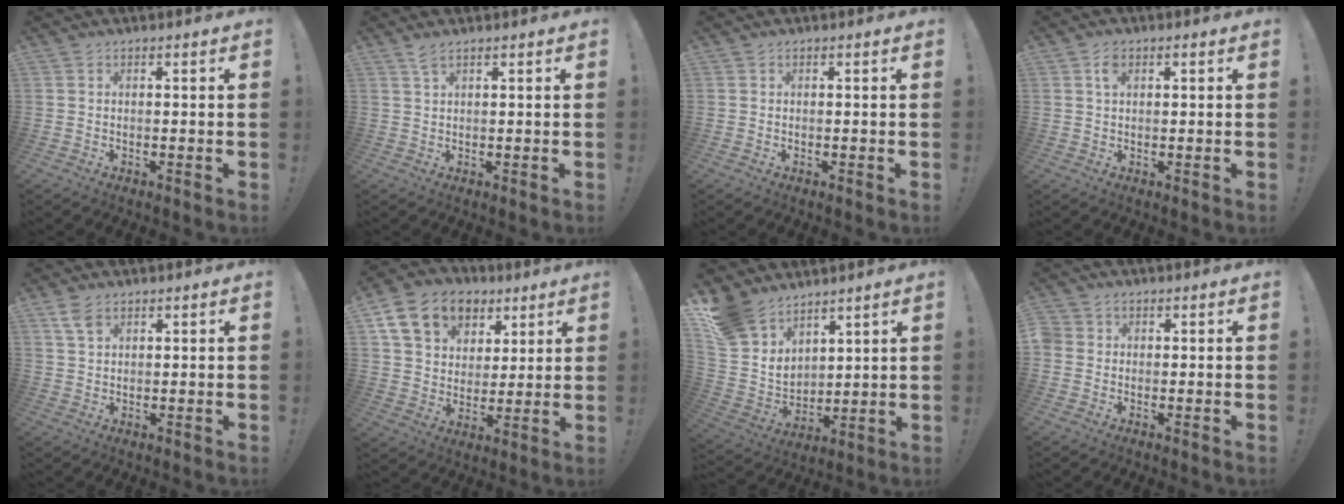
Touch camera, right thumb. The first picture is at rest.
{"total": 2.6, "force": [1.8, 0.8, 1.7], "torque": [-0.032, -0.004, 0.031]}
{"total": 0.0}
{"total": 2.6, "force": [1.0, 1.5, 1.9], "torque": [-0.027, 0.001, 0.013]}
{"total": 4.3, "force": [2.4, 2.2, 2.8], "torque": [-0.056, -0.003, 0.046]}
{"total": 16.2, "force": [8.1, 11.9, 7.4], "torque": [-0.111, -0.035, 0.160]}
{"total": 11.7, "force": [9.3, 6.5, 3.0], "torque": [-0.081, -0.067, 0.185]}
{"total": 2.0, "force": [0.2, 1.8, 0.8], "torque": [-0.018, 0.007, 0.005]}